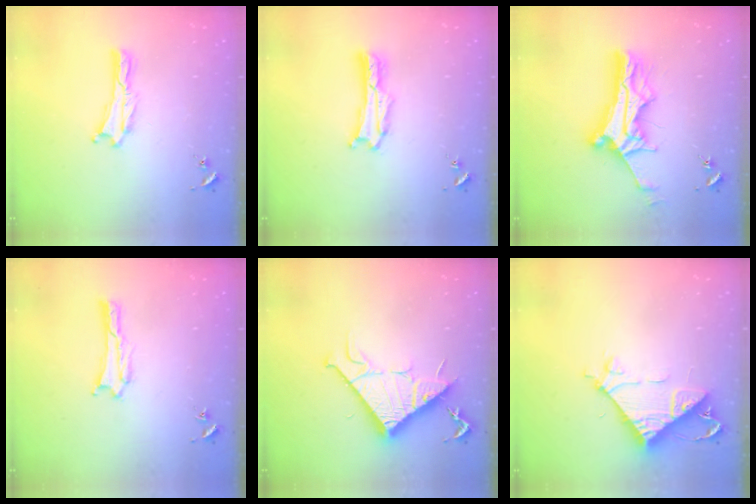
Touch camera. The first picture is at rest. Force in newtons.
{"total": 1.4, "press": 1.4, "slide": 0.0}
{"total": 11.4, "press": 11.4, "slide": 1.0}
{"total": 1.7, "press": 1.7, "slide": 0.1}
{"total": 11.4, "press": 11.4, "slide": 0.1}
{"total": 9.7, "press": 9.7, "slide": 0.8}